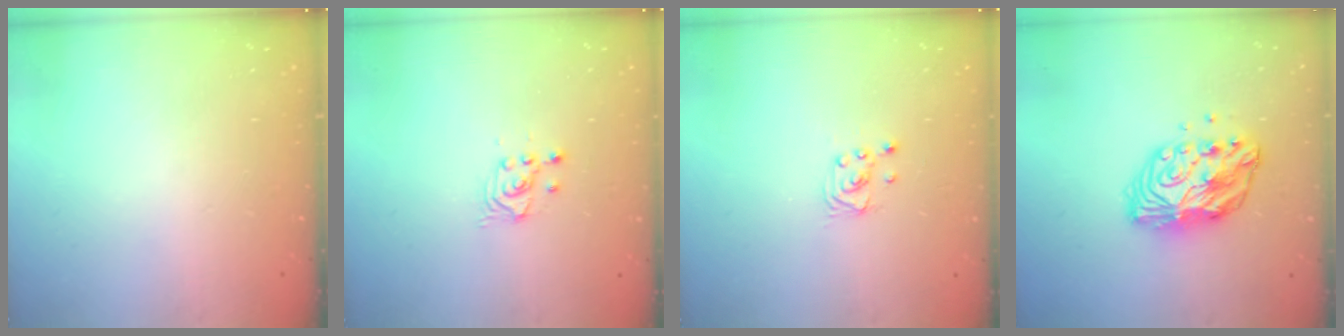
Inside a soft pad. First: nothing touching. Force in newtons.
{"total": 2.6, "press": 2.5, "slide": 0.3}
{"total": 1.7, "press": 1.6, "slide": 0.1}
{"total": 11.1, "press": 11.1, "slide": 0.8}